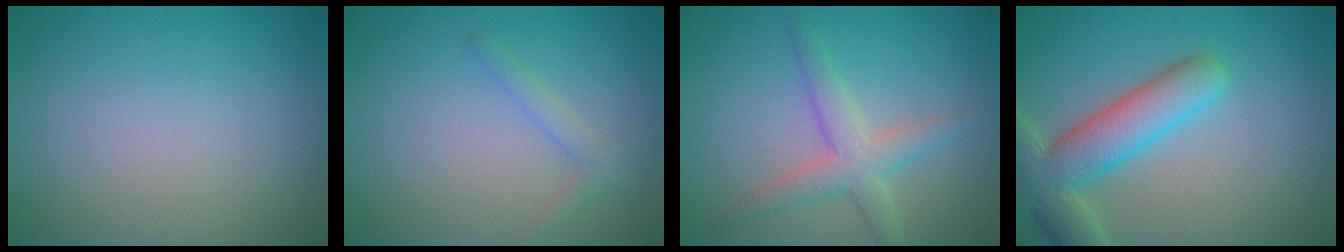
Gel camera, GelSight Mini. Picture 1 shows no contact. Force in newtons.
{"total": 1.4, "press": 1.4, "slide": 0.1}
{"total": 3.5, "press": 3.5, "slide": 0.2}
{"total": 6.8, "press": 6.8, "slide": 0.6}